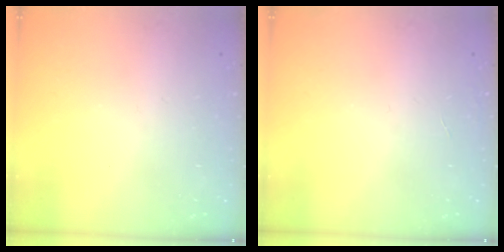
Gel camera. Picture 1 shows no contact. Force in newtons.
{"total": 0.0}